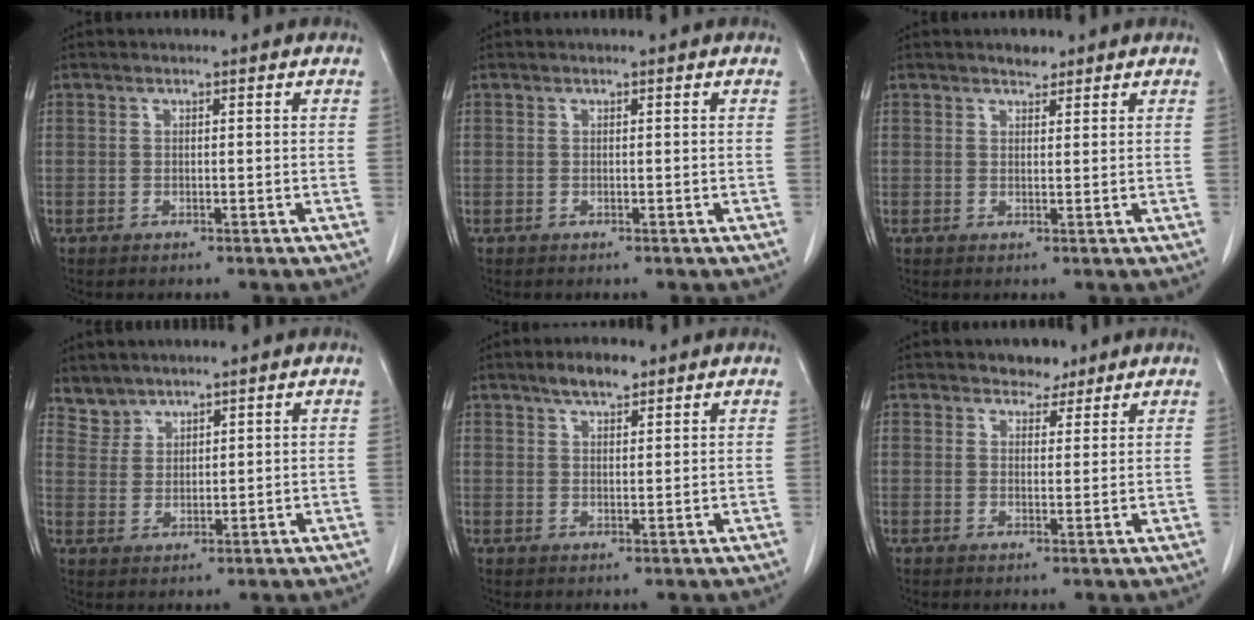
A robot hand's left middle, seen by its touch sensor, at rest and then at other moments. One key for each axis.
{"total": 0.0}
{"total": 1.6, "fx": 1.4, "fy": 0.7, "fz": 0.5, "tx": -0.012, "ty": -0.002, "tz": 0.022}
{"total": 3.3, "fx": 3.0, "fy": 1.3, "fz": -0.5, "tx": 0.015, "ty": 0.007, "tz": 0.063}
{"total": 3.8, "fx": 2.9, "fy": 1.1, "fz": 2.2, "tx": -0.045, "ty": 0.004, "tz": 0.050}
{"total": 3.2, "fx": 2.6, "fy": 1.7, "fz": 0.6, "tx": -0.006, "ty": 0.000, "tz": 0.040}